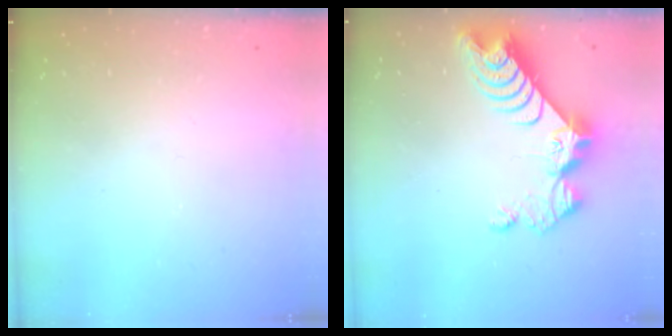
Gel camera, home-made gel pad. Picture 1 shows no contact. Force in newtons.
{"total": 11.1, "press": 11.0, "slide": 1.0}